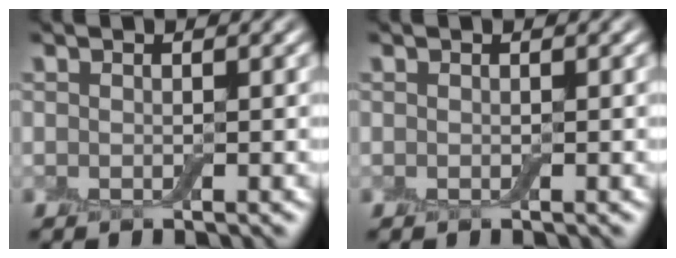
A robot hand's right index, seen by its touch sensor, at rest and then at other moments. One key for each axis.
{"total": 0.0}